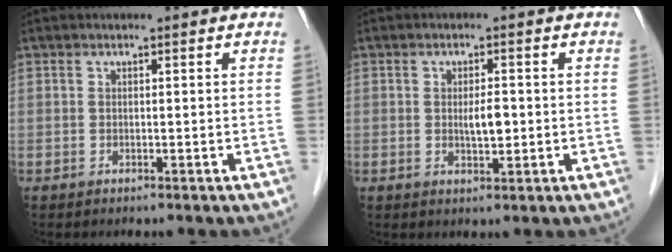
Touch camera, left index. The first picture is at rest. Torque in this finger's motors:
{"motor_torque": [0.06, 0.03, 0.03, 0.02]}